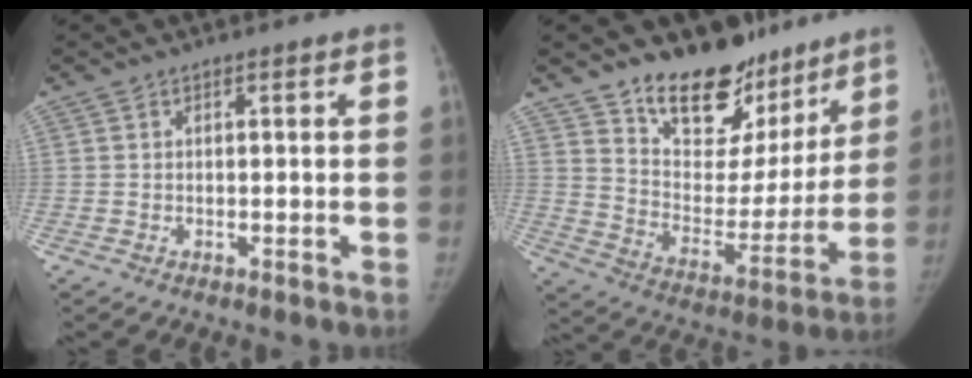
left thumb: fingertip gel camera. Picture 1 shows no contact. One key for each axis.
{"total": 20.9, "fx": 15.6, "fy": 11.0, "fz": 8.4, "tx": -0.063, "ty": -0.101, "tz": 0.245}